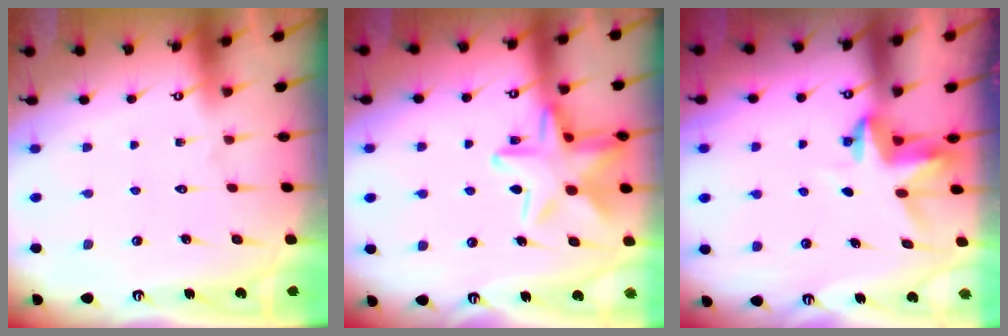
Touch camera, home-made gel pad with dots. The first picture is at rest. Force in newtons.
{"total": 17.4, "press": 17.4, "slide": 1.2}
{"total": 3.9, "press": 3.8, "slide": 0.3}